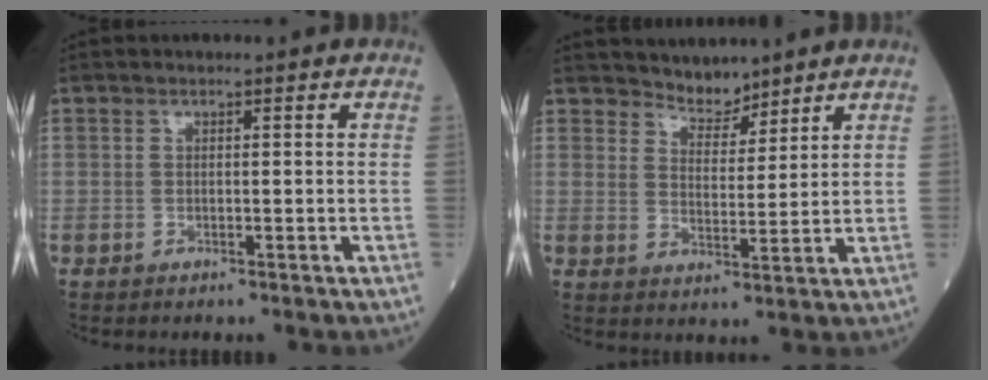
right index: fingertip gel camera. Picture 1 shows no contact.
{"total": 4.3, "force": [4.1, 1.3, 0.4], "torque": [-0.006, 0.004, 0.075]}